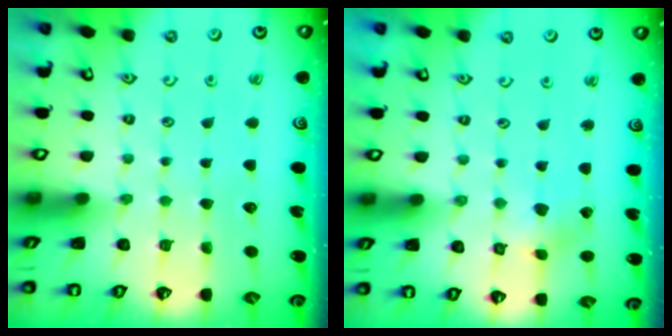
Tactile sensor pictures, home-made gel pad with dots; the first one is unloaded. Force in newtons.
{"total": 1.9, "press": 1.9, "slide": 0.1}